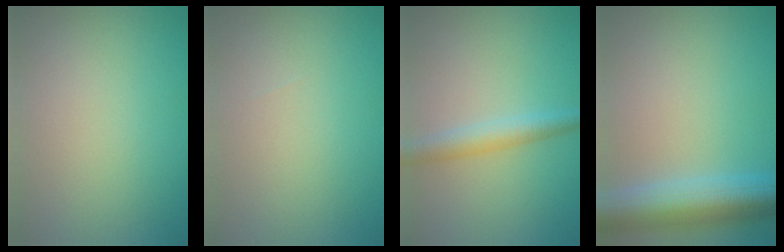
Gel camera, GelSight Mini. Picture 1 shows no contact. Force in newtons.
{"total": 0.0}
{"total": 2.9, "press": 2.9, "slide": 0.0}
{"total": 8.0, "press": 7.9, "slide": 0.3}